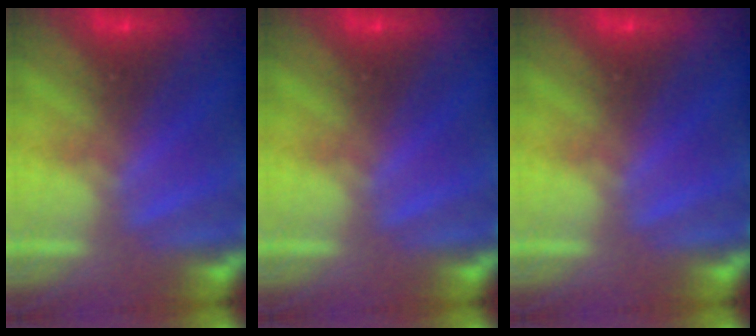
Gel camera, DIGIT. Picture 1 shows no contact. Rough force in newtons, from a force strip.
{"total": 0.0}
{"total": 0.0}